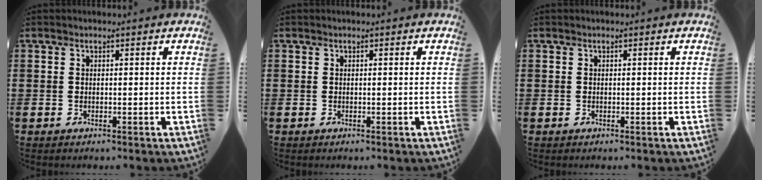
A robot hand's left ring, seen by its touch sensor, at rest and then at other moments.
{"total": 0.0}
{"total": 0.0}